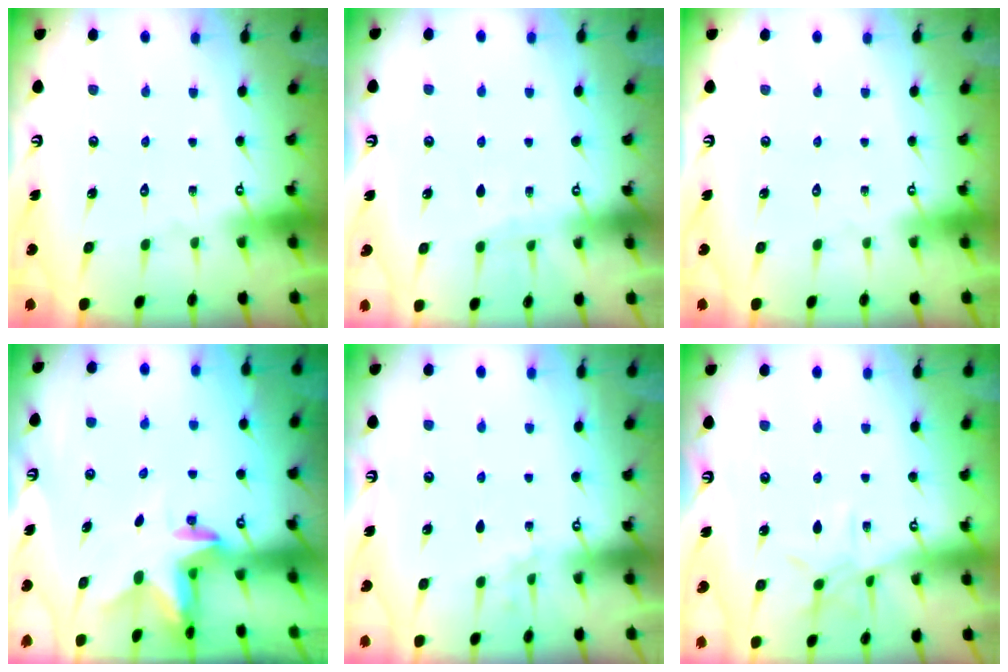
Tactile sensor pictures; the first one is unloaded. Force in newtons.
{"total": 4.4, "press": 4.4, "slide": 0.6}
{"total": 0.0}
{"total": 2.4, "press": 2.4, "slide": 0.3}
{"total": 2.5, "press": 1.6, "slide": 1.8}
{"total": 6.8, "press": 6.8, "slide": 0.3}